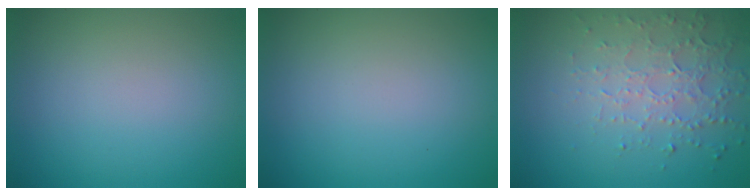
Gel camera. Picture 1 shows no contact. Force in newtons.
{"total": 0.0}
{"total": 4.5, "press": 3.2, "slide": 3.2}